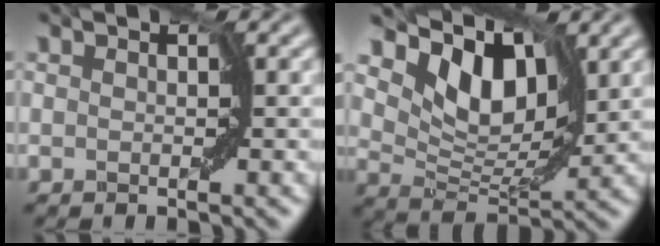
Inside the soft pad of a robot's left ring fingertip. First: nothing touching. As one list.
[{"total": 7.6, "force": [4.4, 4.1, 4.8], "torque": [-0.083, -0.009, 0.076]}]